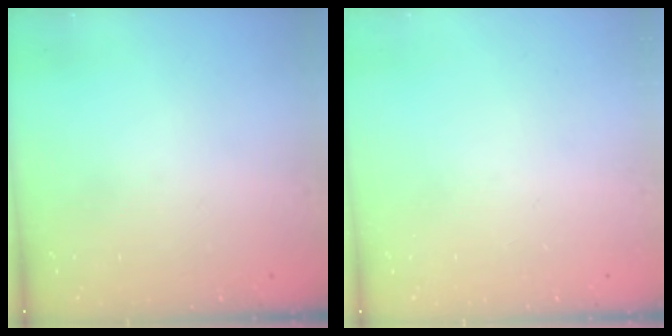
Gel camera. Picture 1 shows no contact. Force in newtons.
{"total": 0.0}